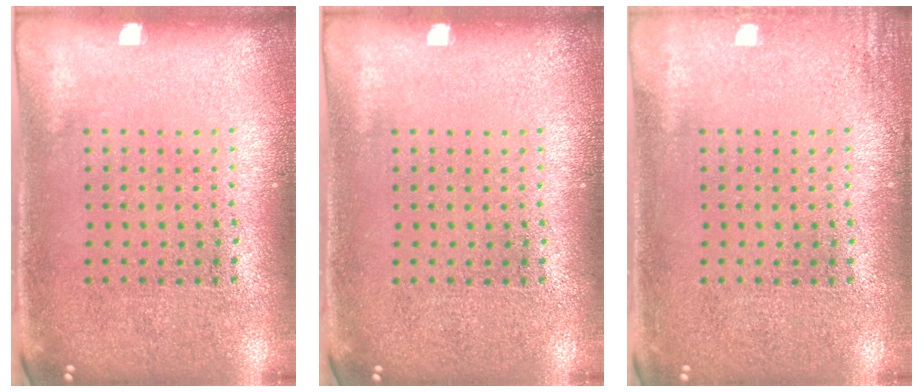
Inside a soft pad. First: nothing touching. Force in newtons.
{"total": 0.0}
{"total": 1.2, "press": 1.2, "slide": 0.1}